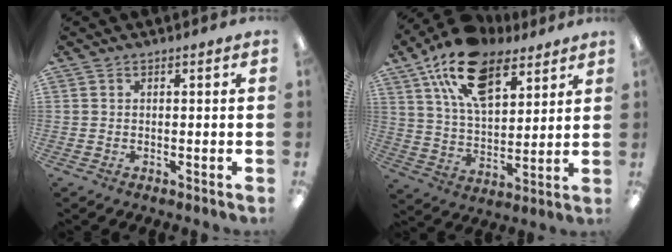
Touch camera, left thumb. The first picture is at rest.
{"total": 18.6, "force": [11.4, 9.7, 11.1], "torque": [-0.195, -0.040, 0.205]}